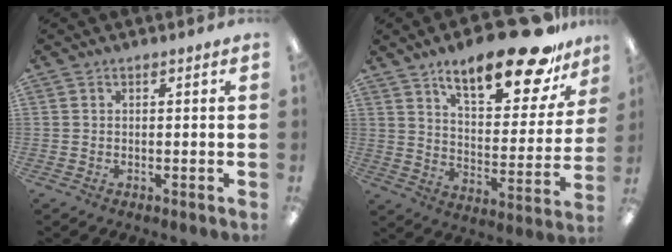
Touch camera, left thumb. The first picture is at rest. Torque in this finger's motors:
{"motor_torque": [0.19, 0.59, 1.45, -1.33, 0.32]}